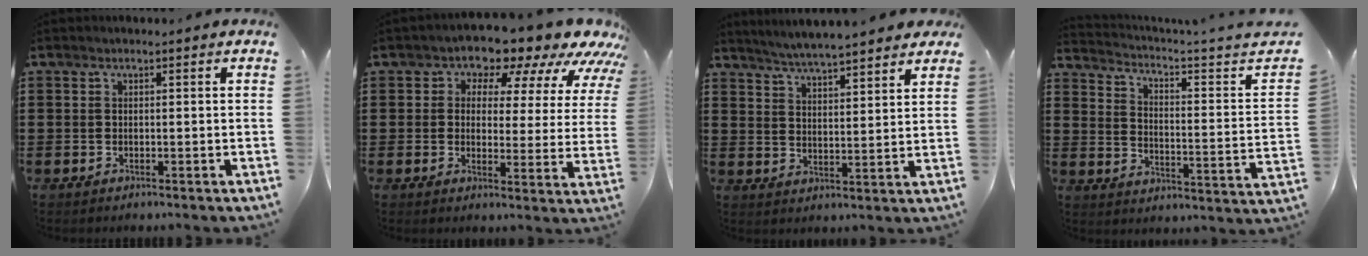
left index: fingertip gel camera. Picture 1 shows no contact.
{"total": 8.0, "force": [6.9, 3.4, 2.0], "torque": [-0.049, -0.055, 0.117]}
{"total": 4.6, "force": [4.5, -0.2, 0.9], "torque": [-0.037, -0.022, 0.078]}
{"total": 2.4, "force": [1.5, -0.7, 1.7], "torque": [-0.046, -0.034, 0.014]}